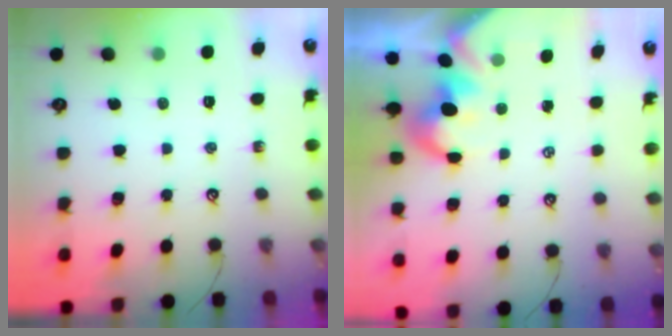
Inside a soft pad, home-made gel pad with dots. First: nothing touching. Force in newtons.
{"total": 1.2, "press": 0.9, "slide": 0.8}